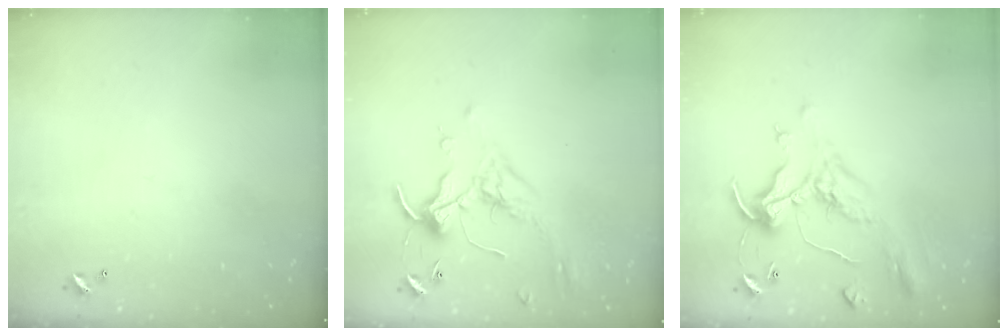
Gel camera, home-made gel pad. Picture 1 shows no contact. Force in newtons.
{"total": 0.6, "press": 0.5, "slide": 0.3}
{"total": 0.9, "press": 0.2, "slide": 0.9}